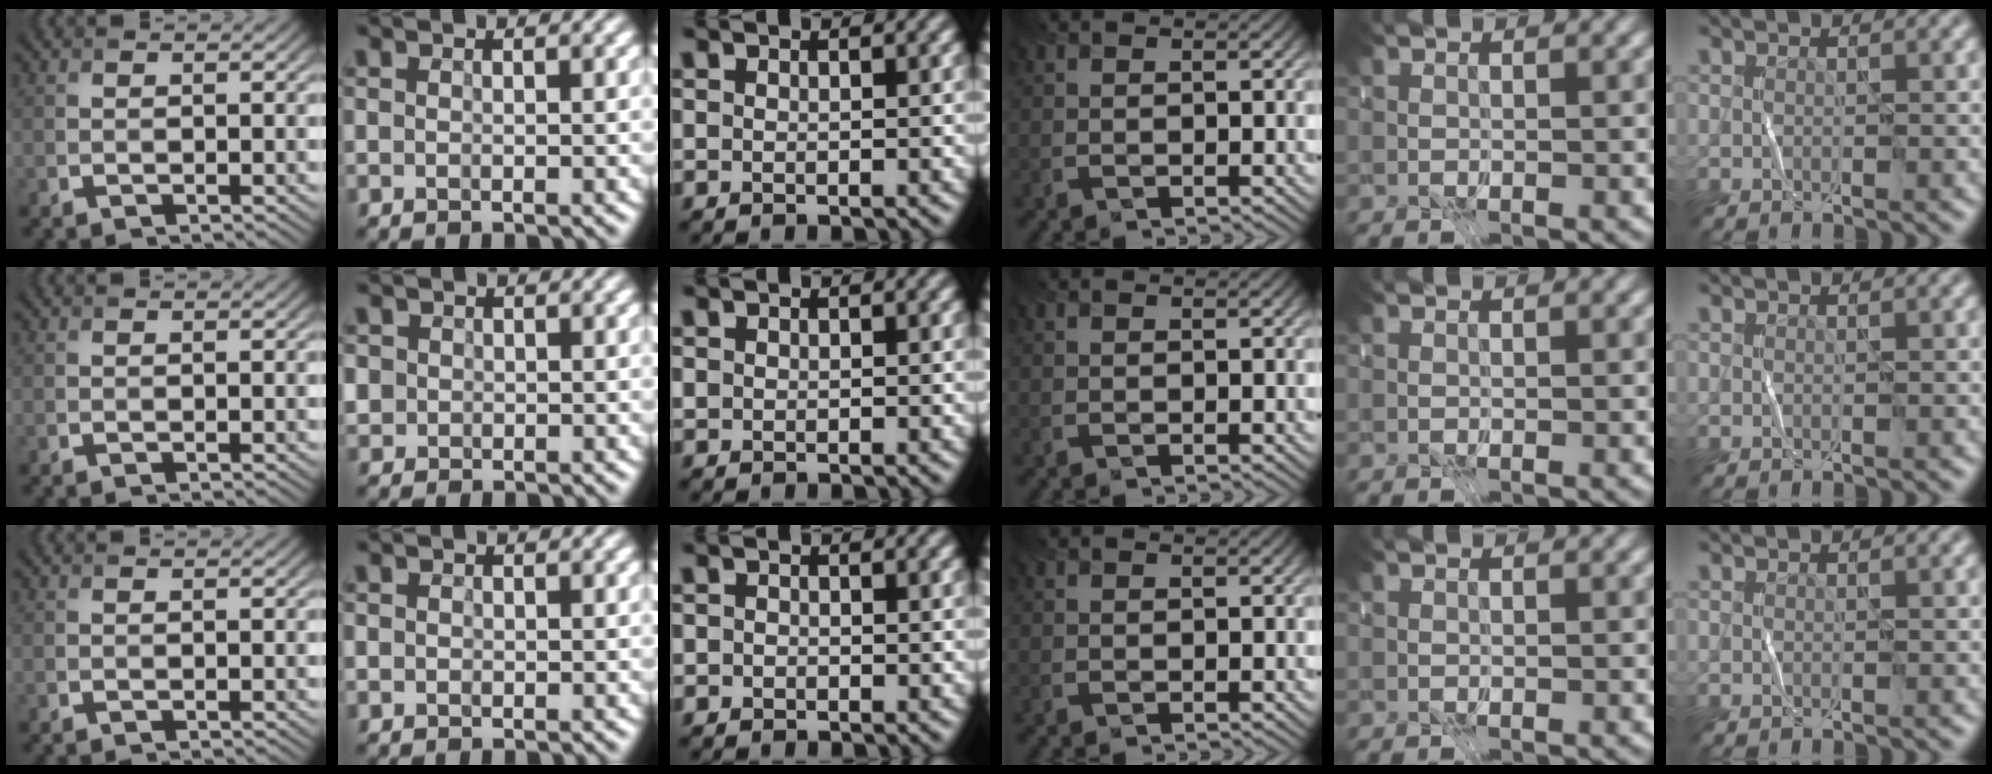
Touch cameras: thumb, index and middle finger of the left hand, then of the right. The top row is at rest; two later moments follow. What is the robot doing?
{"motion": "fold", "object": "receipt paper"}